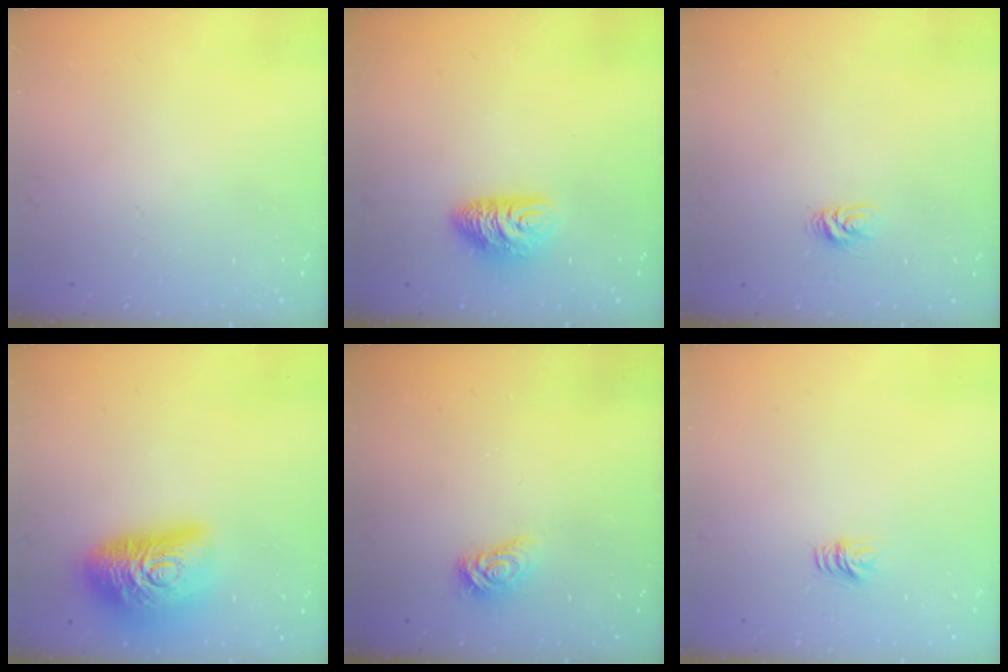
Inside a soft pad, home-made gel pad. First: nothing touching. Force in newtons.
{"total": 8.5, "press": 8.5, "slide": 0.7}
{"total": 4.8, "press": 4.8, "slide": 0.4}
{"total": 21.0, "press": 21.0, "slide": 0.9}
{"total": 4.4, "press": 4.4, "slide": 0.2}
{"total": 5.1, "press": 5.1, "slide": 0.5}